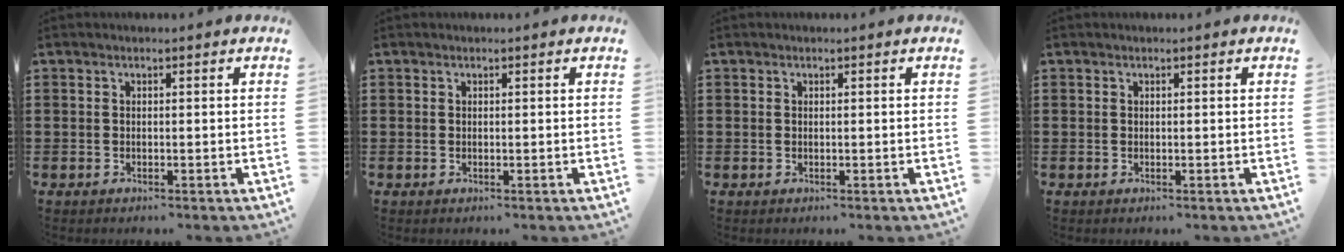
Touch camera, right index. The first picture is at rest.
{"total": 0.0}
{"total": 0.0}
{"total": 0.0}